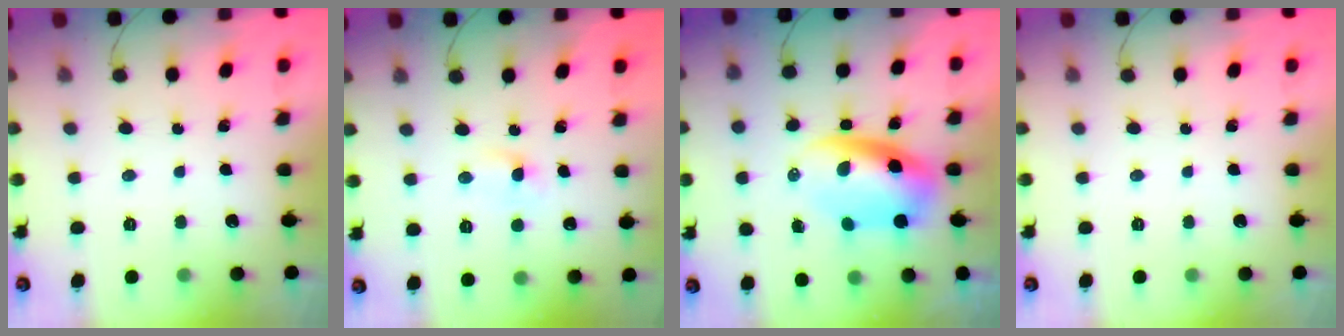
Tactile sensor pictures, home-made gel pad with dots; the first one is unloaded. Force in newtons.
{"total": 1.6, "press": 1.4, "slide": 0.8}
{"total": 8.8, "press": 8.4, "slide": 2.5}
{"total": 0.0}